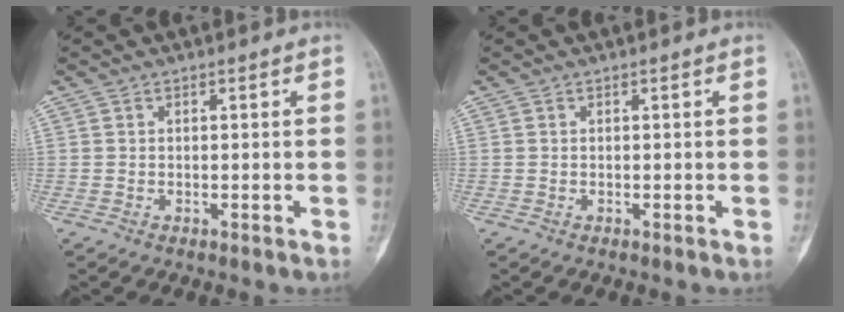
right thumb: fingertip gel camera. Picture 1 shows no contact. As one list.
[{"total": 0.0}]